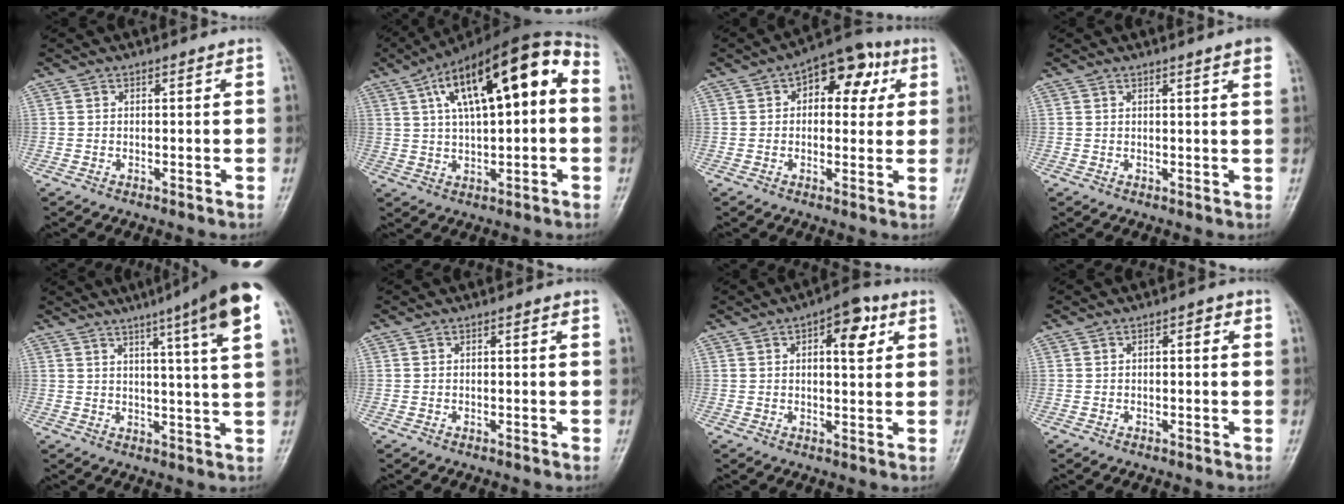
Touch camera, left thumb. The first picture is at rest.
{"total": 19.1, "force": [4.1, 7.2, 17.2], "torque": [-0.261, 0.042, 0.053]}
{"total": 11.4, "force": [3.7, 6.8, 8.4], "torque": [-0.067, 0.014, 0.043]}
{"total": 3.7, "force": [2.5, -0.2, 2.7], "torque": [-0.030, -0.003, 0.023]}
{"total": 14.6, "force": [7.8, 0.4, 12.4], "torque": [-0.172, -0.016, 0.090]}
{"total": 0.0}
{"total": 7.7, "force": [2.9, 3.5, 6.3], "torque": [-0.062, 0.001, 0.032]}
{"total": 1.5, "force": [0.4, 0.7, 1.3], "torque": [-0.012, 0.004, -0.002]}